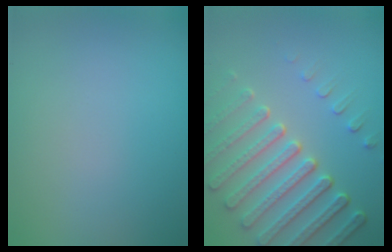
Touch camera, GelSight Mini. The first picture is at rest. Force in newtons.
{"total": 6.7, "press": 5.4, "slide": 4.1}